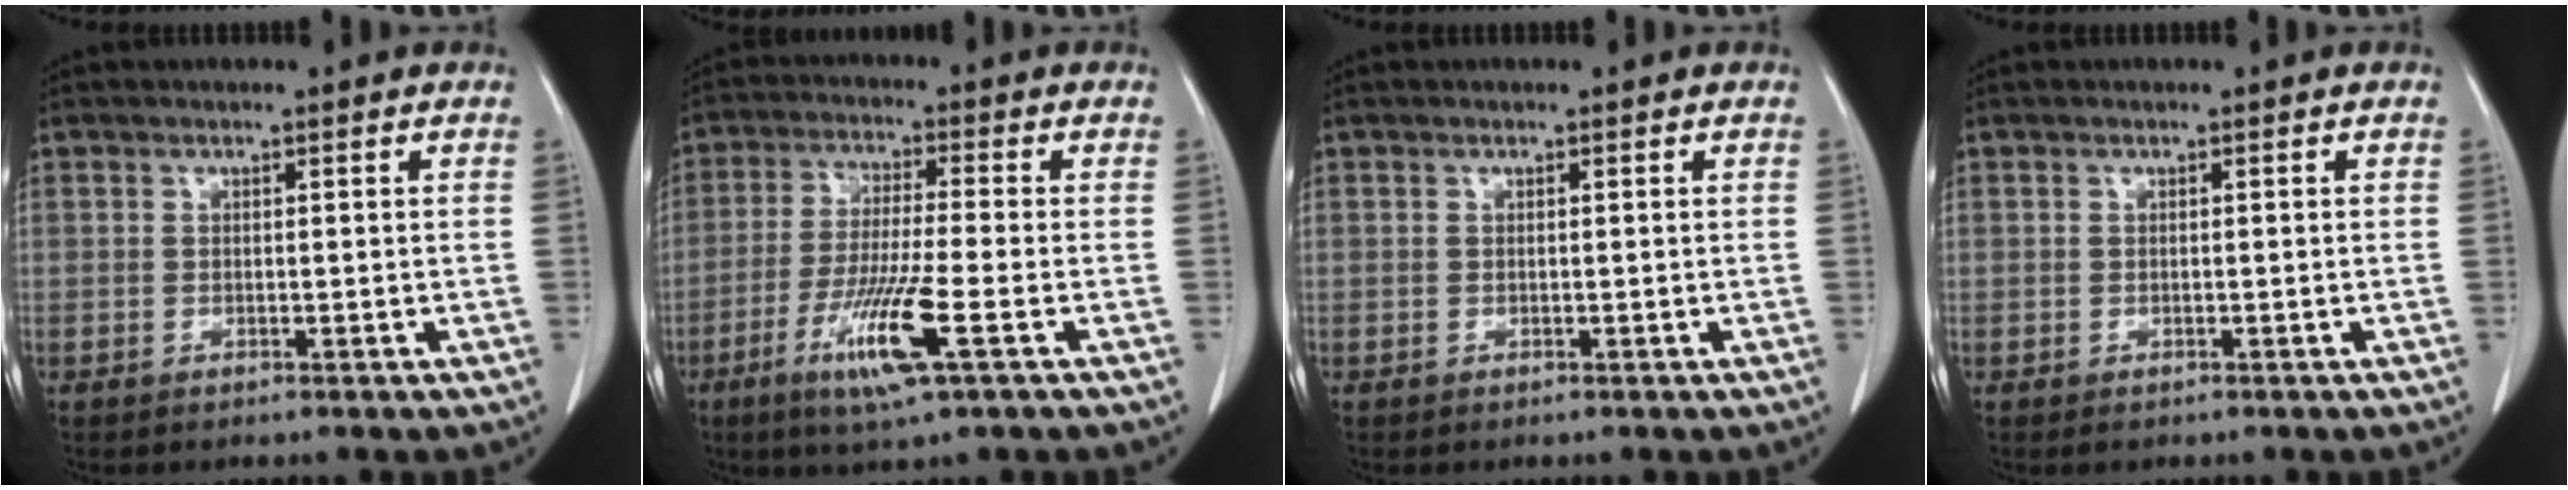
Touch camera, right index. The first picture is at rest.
{"total": 10.2, "force": [-4.2, 0.1, 9.2], "torque": [-0.182, -0.020, -0.079]}
{"total": 0.0}
{"total": 0.7, "force": [-0.3, 0.6, 0.1], "torque": [-0.002, 0.004, -0.002]}